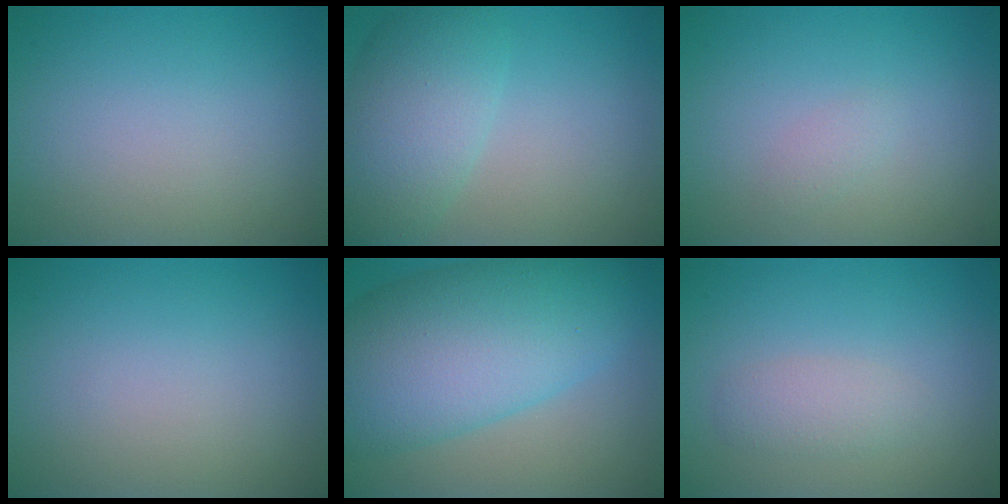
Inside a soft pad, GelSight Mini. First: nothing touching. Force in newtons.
{"total": 6.2, "press": 6.2, "slide": 0.3}
{"total": 0.8, "press": 0.8, "slide": 0.0}
{"total": 0.0}
{"total": 12.2, "press": 12.2, "slide": 0.3}
{"total": 1.9, "press": 1.9, "slide": 0.1}